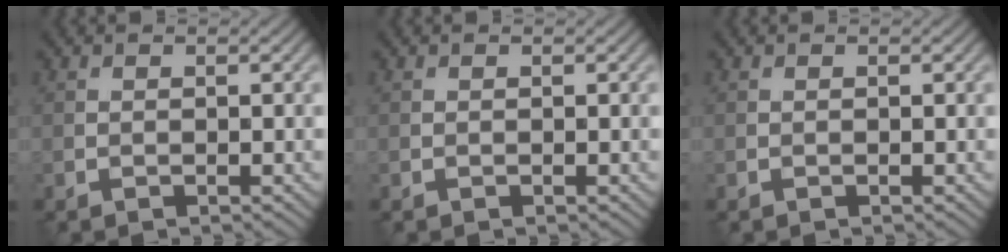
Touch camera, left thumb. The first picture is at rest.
{"total": 0.0}
{"total": 0.0}